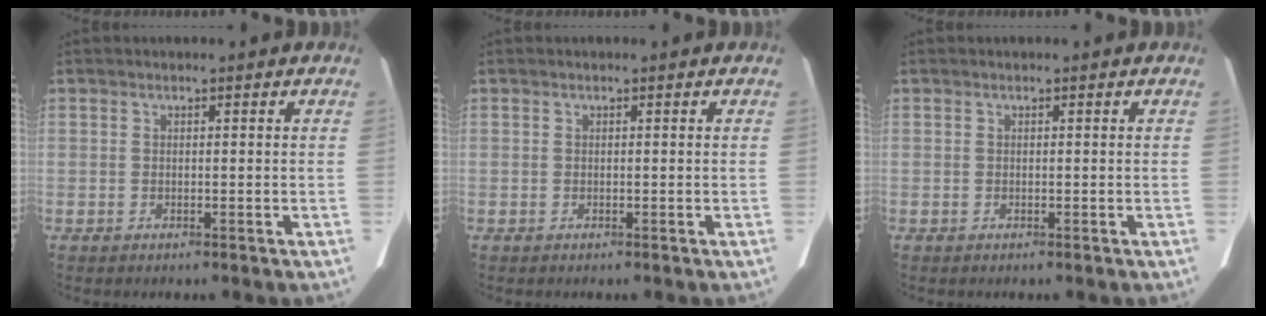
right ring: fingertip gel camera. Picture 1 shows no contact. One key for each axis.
{"total": 0.0}
{"total": 0.0}